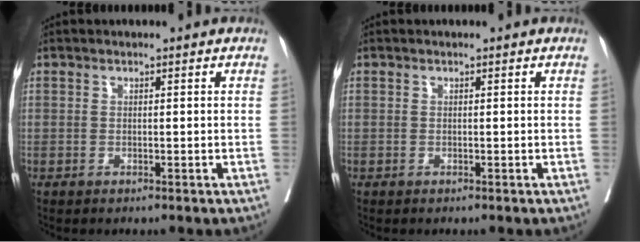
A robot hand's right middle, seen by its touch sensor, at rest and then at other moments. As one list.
[{"total": 0.0}]